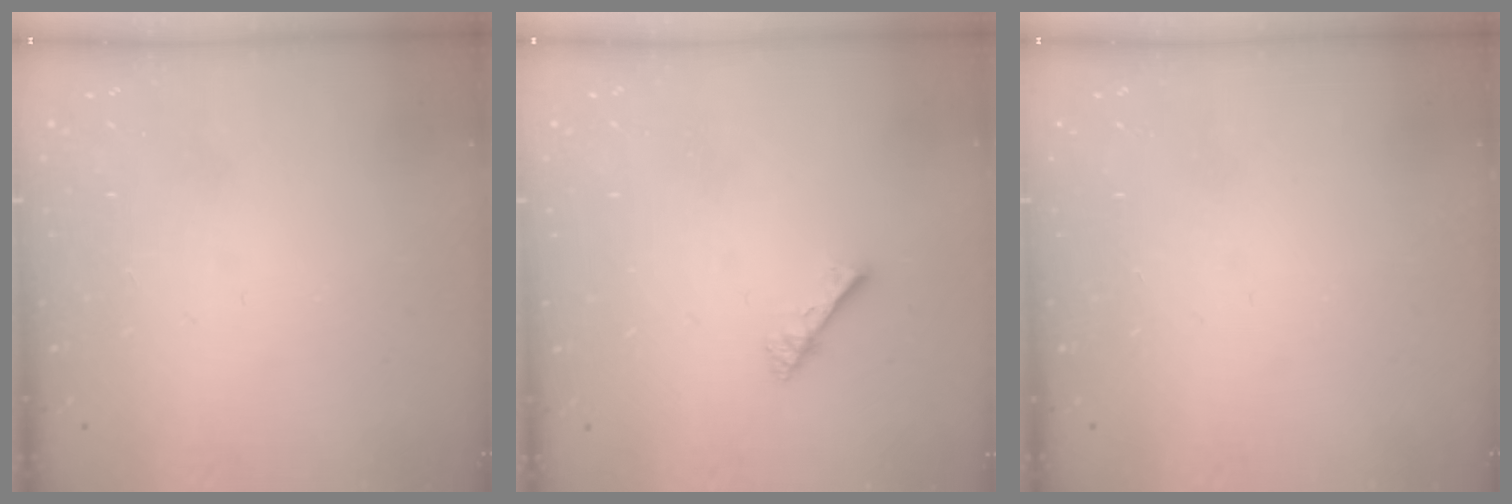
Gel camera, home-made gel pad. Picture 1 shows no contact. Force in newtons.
{"total": 2.7, "press": 2.7, "slide": 0.2}
{"total": 0.0}